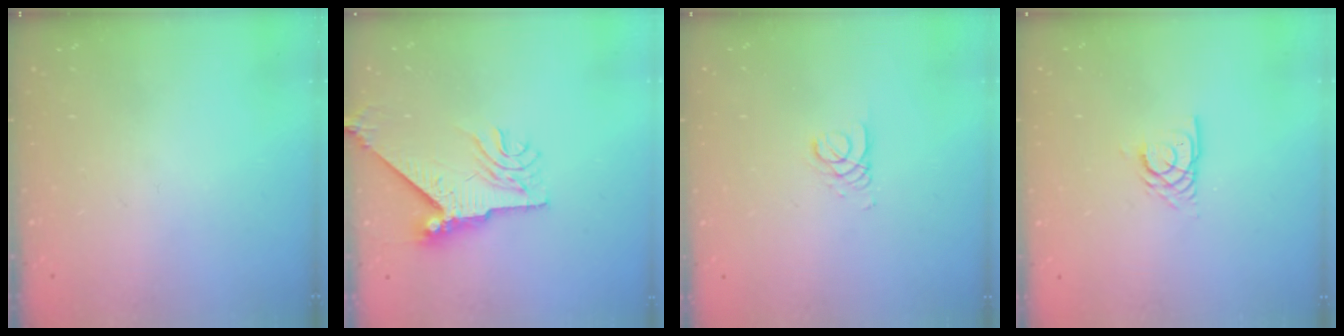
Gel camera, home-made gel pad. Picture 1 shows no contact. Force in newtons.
{"total": 10.3, "press": 10.2, "slide": 1.3}
{"total": 2.7, "press": 2.7, "slide": 0.3}
{"total": 5.0, "press": 5.0, "slide": 0.5}